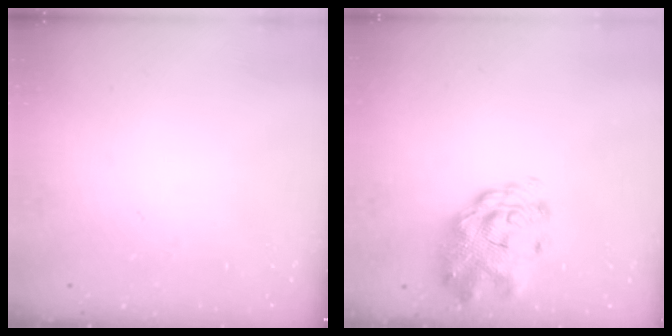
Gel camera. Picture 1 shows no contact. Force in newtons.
{"total": 3.6, "press": 3.4, "slide": 1.2}